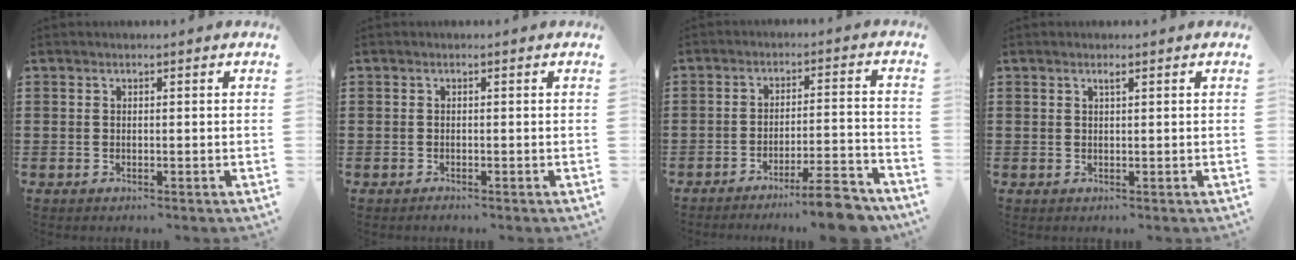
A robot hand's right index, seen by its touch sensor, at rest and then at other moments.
{"total": 0.5, "force": [-0.5, 0.2, 0.0], "torque": [0.001, 0.002, -0.012]}
{"total": 8.0, "force": [-6.8, 0.1, 4.3], "torque": [-0.060, 0.004, -0.122]}
{"total": 0.7, "force": [0.4, 0.0, 0.6], "torque": [-0.012, -0.001, 0.008]}